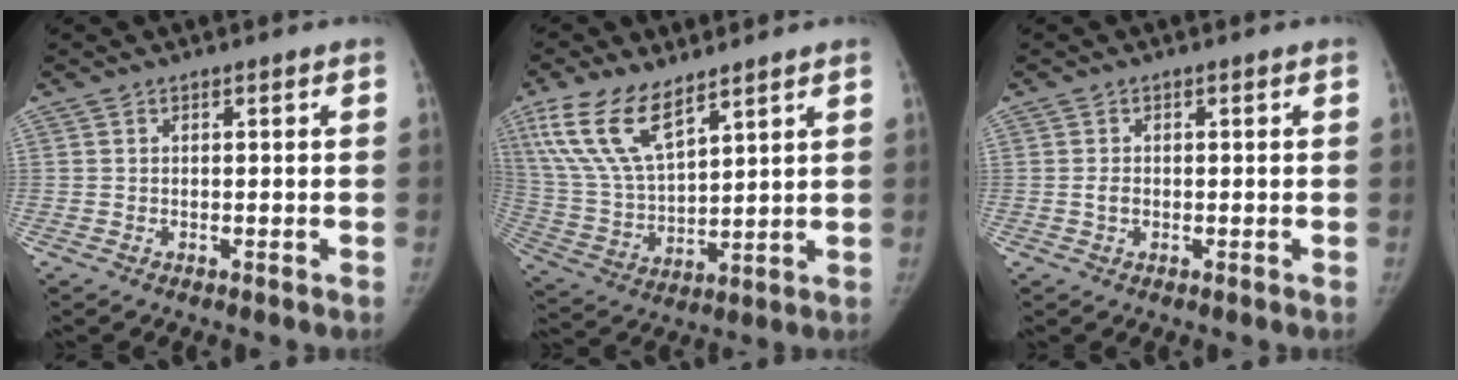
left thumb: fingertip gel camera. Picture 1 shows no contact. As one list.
[{"total": 14.4, "force": [9.0, 5.9, 9.5], "torque": [-0.182, -0.033, 0.188]}, {"total": 1.4, "force": [-0.2, 1.1, 0.8], "torque": [-0.012, 0.001, -0.004]}]